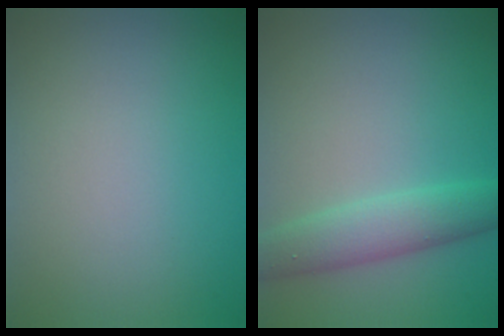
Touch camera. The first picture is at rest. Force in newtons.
{"total": 3.9, "press": 3.9, "slide": 0.1}